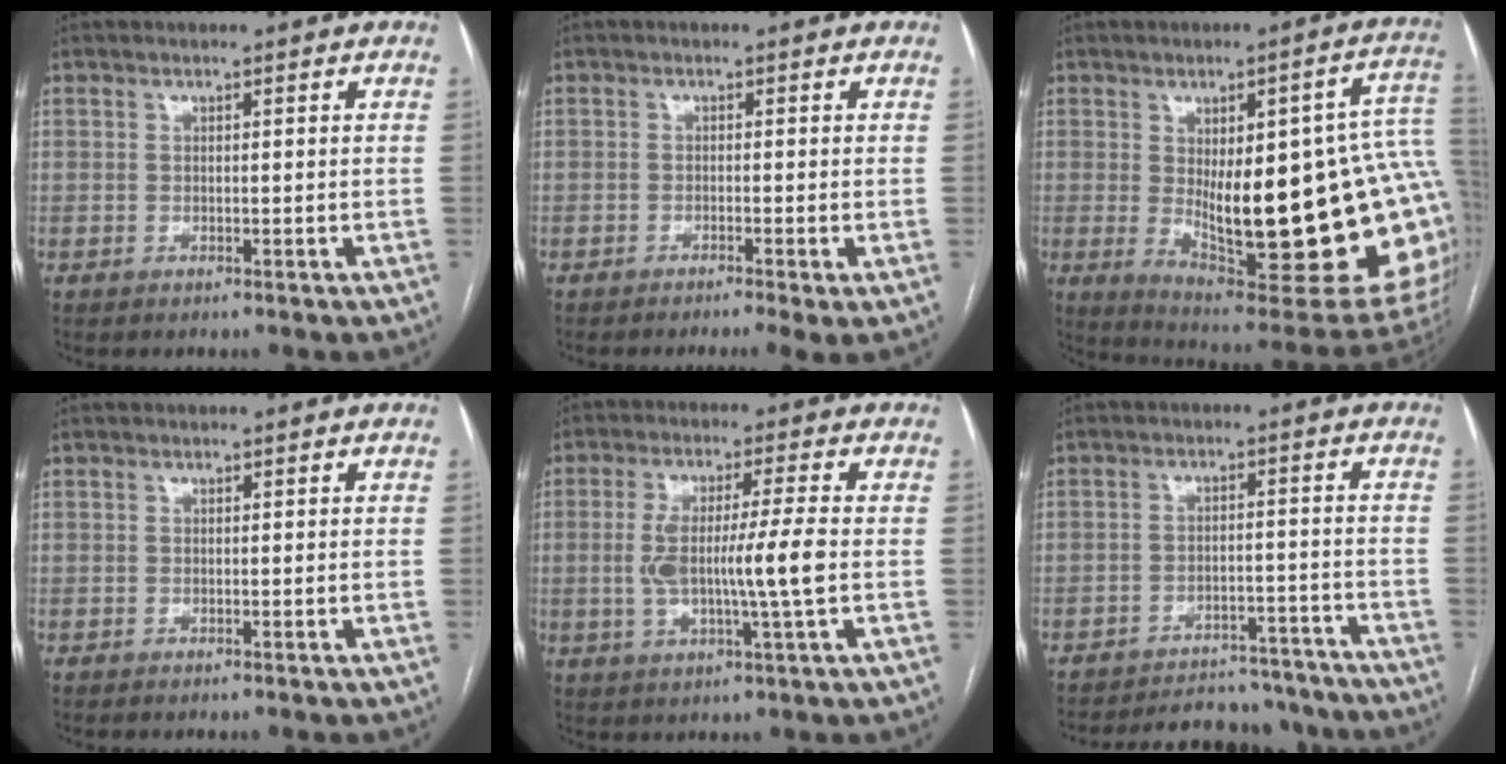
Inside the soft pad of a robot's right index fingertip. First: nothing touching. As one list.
[{"total": 3.1, "force": [-1.8, 0.0, 2.5], "torque": [-0.033, -0.008, -0.031]}, {"total": 29.8, "force": [-0.2, 6.9, 29.0], "torque": [-0.308, 0.000, 0.017]}, {"total": 0.0}, {"total": 9.6, "force": [-0.7, 0.2, 9.5], "torque": [-0.181, 0.003, -0.014]}, {"total": 18.0, "force": [-16.8, 4.9, 4.4], "torque": [-0.076, 0.007, -0.213]}]